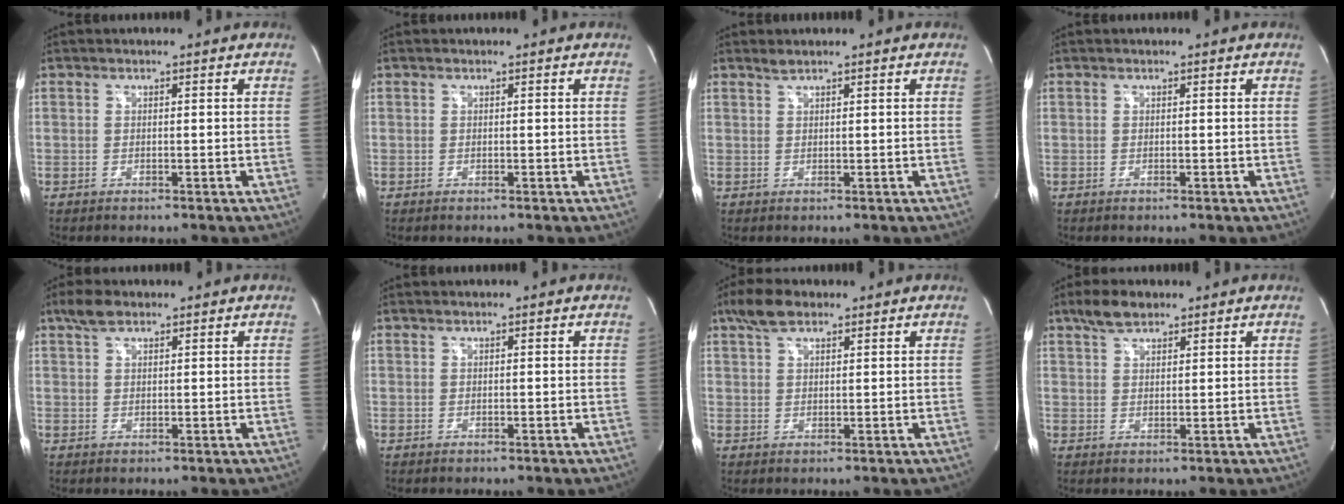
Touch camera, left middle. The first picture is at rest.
{"total": 0.0}
{"total": 0.9, "force": [0.9, -0.2, 0.3], "torque": [-0.008, 0.003, 0.022]}
{"total": 0.0}
{"total": 3.1, "force": [2.3, 1.3, 1.7], "torque": [-0.041, 0.012, 0.045]}
{"total": 0.0}
{"total": 4.7, "force": [3.3, 1.9, 2.8], "torque": [-0.064, 0.016, 0.066]}
{"total": 4.3, "force": [3.3, 1.7, 2.2], "torque": [-0.052, 0.010, 0.064]}